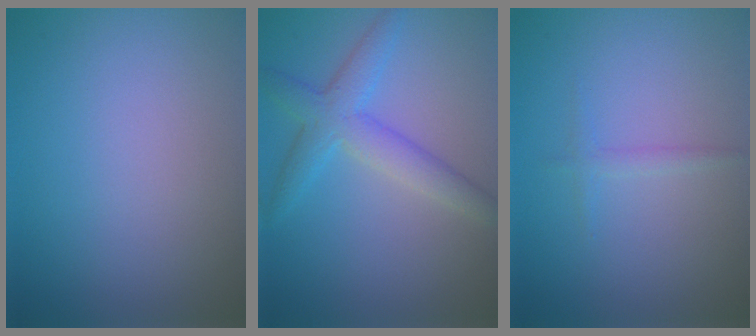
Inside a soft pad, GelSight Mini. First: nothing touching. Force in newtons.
{"total": 3.9, "press": 3.9, "slide": 0.1}
{"total": 0.9, "press": 0.9, "slide": 0.0}